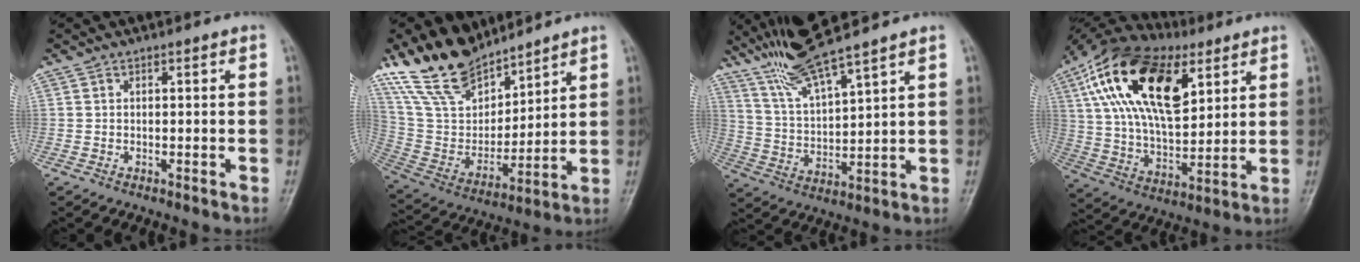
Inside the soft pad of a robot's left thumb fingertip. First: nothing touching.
{"total": 18.4, "force": [14.5, 8.1, 7.9], "torque": [-0.114, -0.061, 0.286]}
{"total": 11.8, "force": [9.7, 0.6, 6.7], "torque": [-0.127, -0.044, 0.194]}
{"total": 24.4, "force": [9.9, 12.5, 18.6], "torque": [-0.328, -0.015, 0.173]}